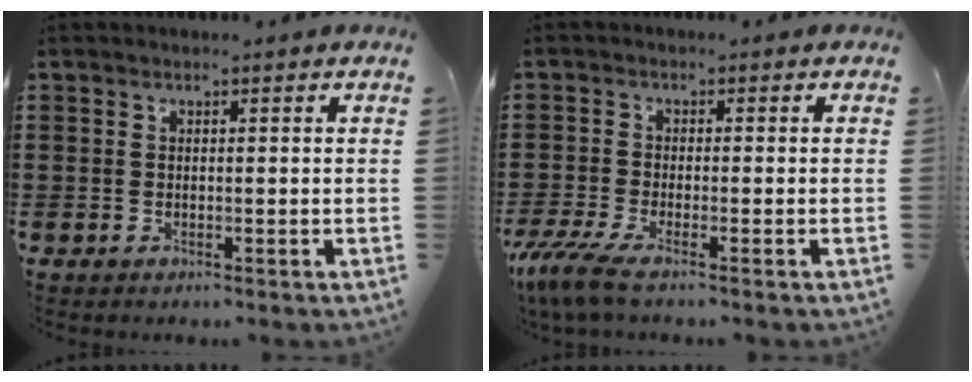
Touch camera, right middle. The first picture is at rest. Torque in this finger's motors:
{"motor_torque": [2.02, -0.01, 0.56, 0.19]}